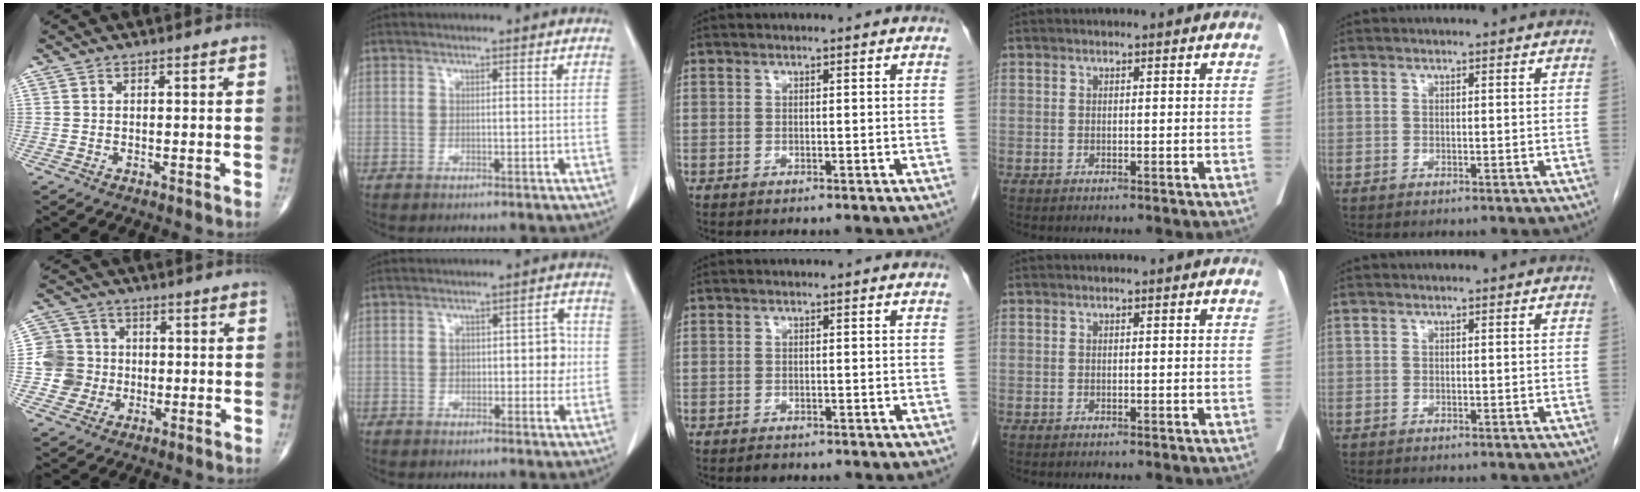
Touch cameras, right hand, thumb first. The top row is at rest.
{"thumb": {"total": 8.1, "force": [-0.9, 8.0, 1.2], "torque": [0.009, 0.014, -0.023]}, "index": {"total": 6.2, "force": [0.0, 3.0, 5.4], "torque": [-0.068, 0.018, 0.003]}, "middle": {"total": 0.9, "force": [-0.7, 0.4, 0.4], "torque": [-0.010, -0.001, -0.009]}}